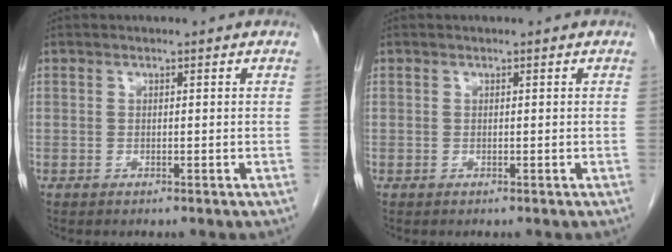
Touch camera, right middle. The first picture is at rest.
{"total": 0.0}